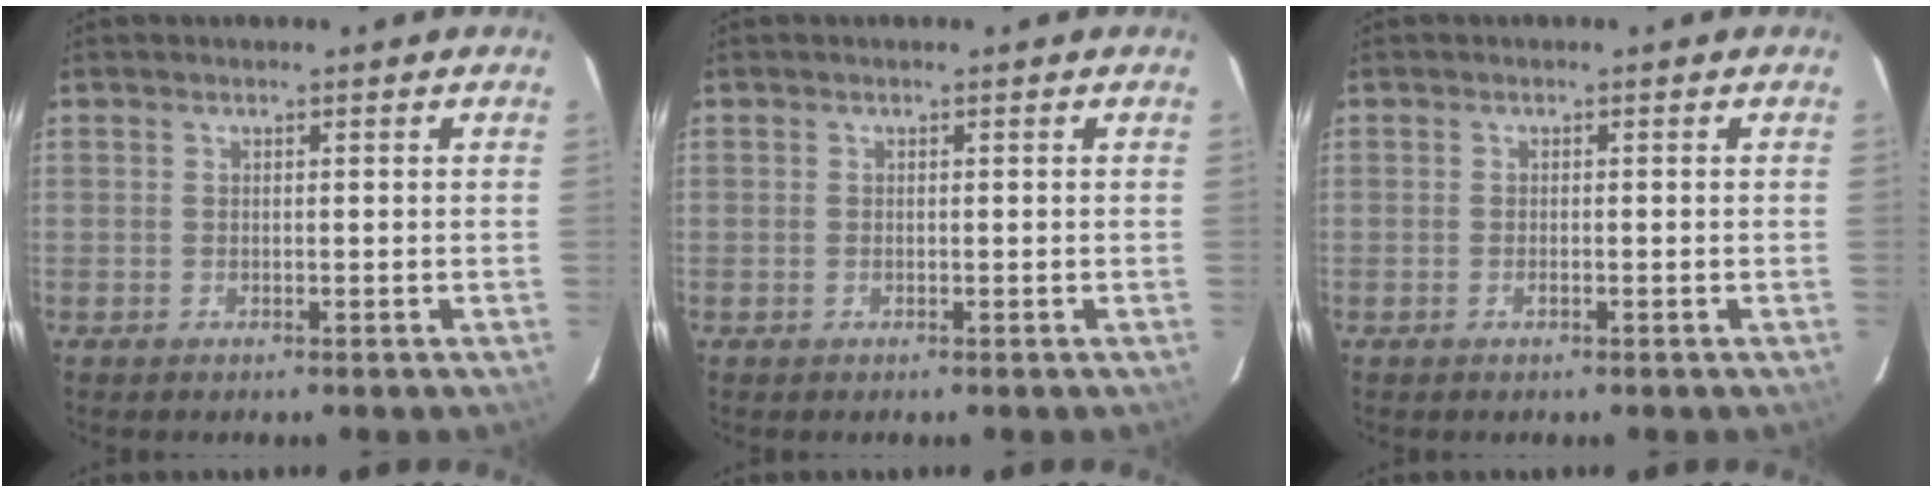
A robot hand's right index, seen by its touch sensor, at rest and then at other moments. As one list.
[{"total": 0.0}, {"total": 0.7, "force": [-0.4, 0.0, 0.6], "torque": [-0.011, 0.002, -0.008]}]